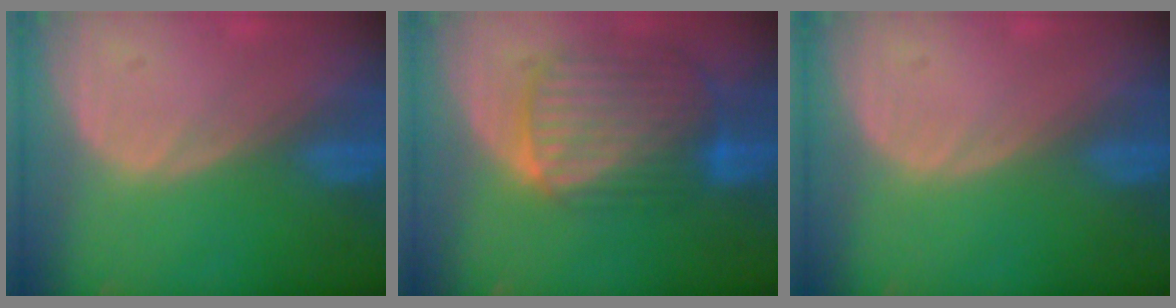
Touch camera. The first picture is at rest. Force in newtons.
{"total": 10.3, "press": 8.7, "slide": 5.6}
{"total": 0.0}